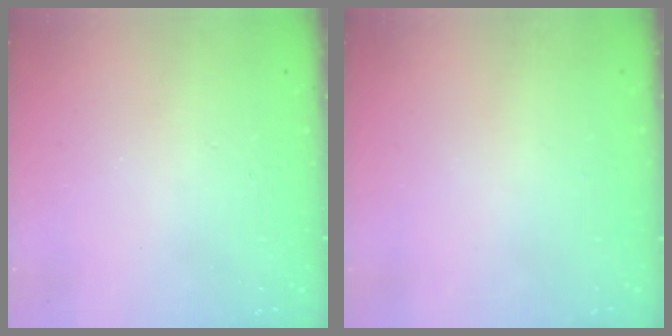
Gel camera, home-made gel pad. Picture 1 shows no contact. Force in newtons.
{"total": 0.0}